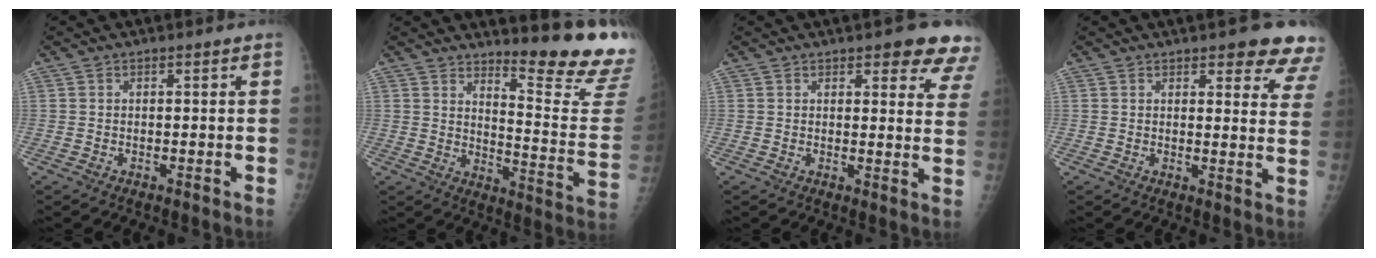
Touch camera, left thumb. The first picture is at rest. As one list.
[{"total": 16.0, "force": [14.4, -0.1, 6.9], "torque": [-0.080, -0.186, 0.185]}, {"total": 9.6, "force": [7.2, 3.2, 5.4], "torque": [-0.022, -0.032, 0.065]}, {"total": 10.5, "force": [8.2, 3.2, 5.7], "torque": [-0.023, -0.038, 0.074]}]